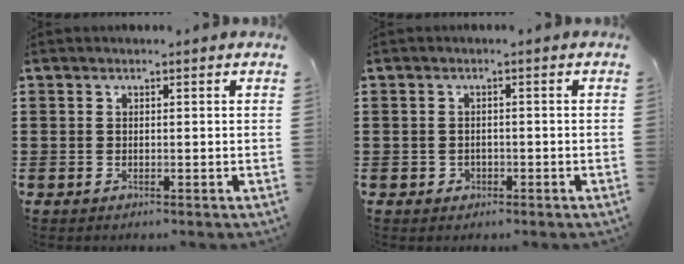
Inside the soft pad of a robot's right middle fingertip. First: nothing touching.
{"total": 0.9, "force": [-0.3, 0.9, 0.2], "torque": [-0.008, 0.004, -0.009]}